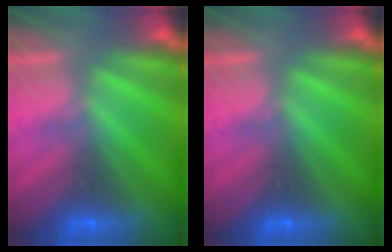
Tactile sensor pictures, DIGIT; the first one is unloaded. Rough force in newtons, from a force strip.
{"total": 0.0}